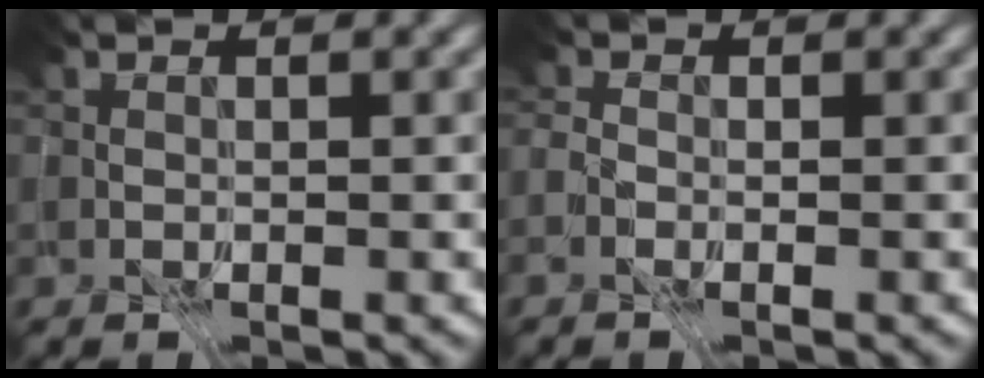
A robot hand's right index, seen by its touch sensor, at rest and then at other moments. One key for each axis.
{"total": 1.5, "fx": -1.5, "fy": 0.4, "fz": -0.2, "tx": 0.022, "ty": -0.001, "tz": -0.058}